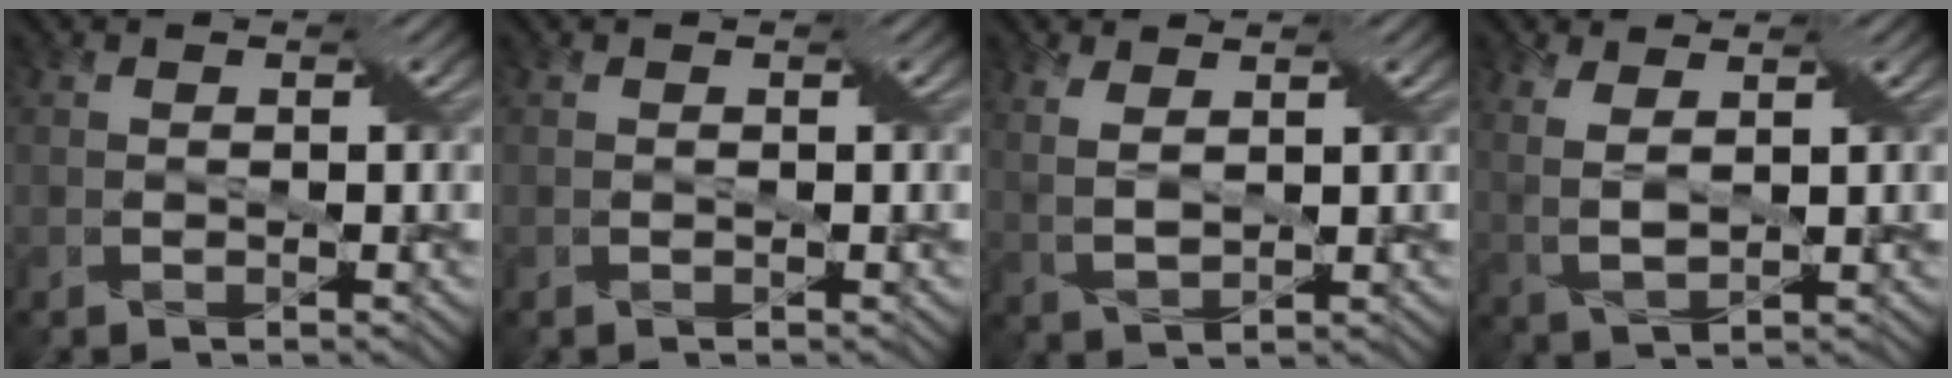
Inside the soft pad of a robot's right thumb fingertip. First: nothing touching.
{"total": 0.0}
{"total": 3.3, "force": [1.9, 1.0, 2.5], "torque": [-0.062, 0.000, 0.041]}
{"total": 4.0, "force": [2.1, 1.2, 3.1], "torque": [-0.077, 0.001, 0.044]}